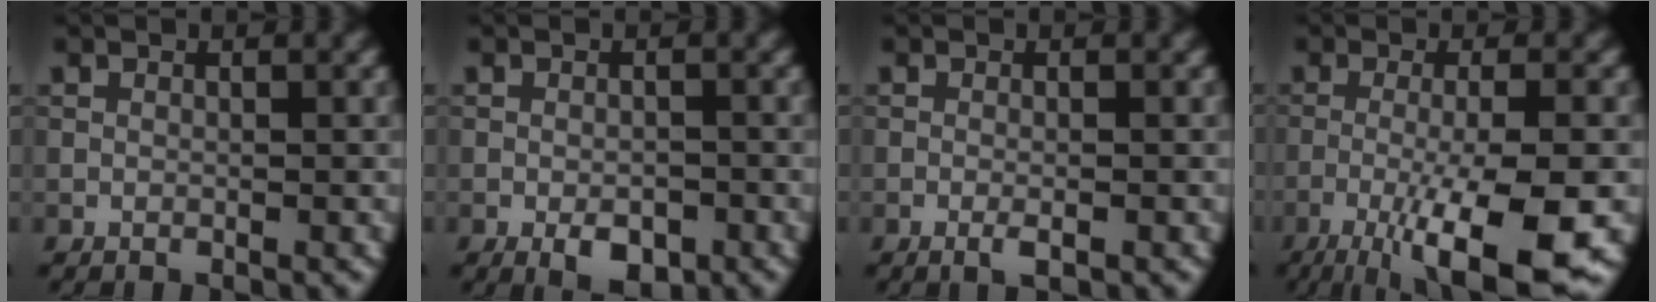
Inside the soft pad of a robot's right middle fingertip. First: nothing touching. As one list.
[{"total": 2.9, "force": [-1.4, 1.5, 2.0], "torque": [-0.031, -0.003, -0.021]}, {"total": 1.1, "force": [-0.5, 0.2, 1.0], "torque": [-0.018, -0.004, -0.009]}, {"total": 9.8, "force": [-4.2, 2.0, 8.6], "torque": [-0.131, -0.003, -0.068]}]